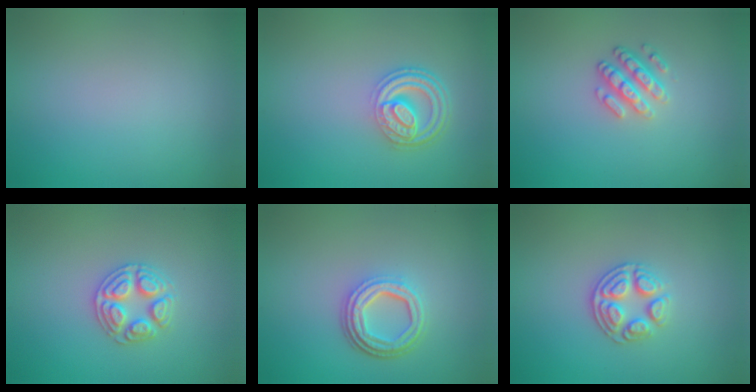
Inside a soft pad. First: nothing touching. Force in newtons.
{"total": 4.5, "press": 3.4, "slide": 3.0}
{"total": 2.5, "press": 2.3, "slide": 0.9}
{"total": 3.0, "press": 2.9, "slide": 0.4}
{"total": 4.2, "press": 3.2, "slide": 2.8}
{"total": 3.3, "press": 2.9, "slide": 1.6}